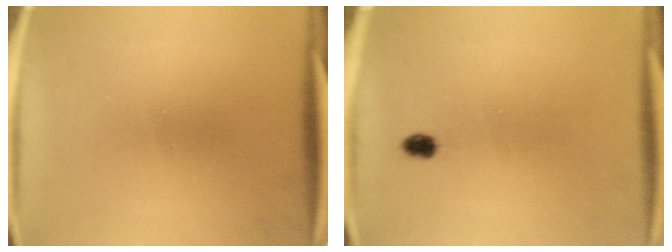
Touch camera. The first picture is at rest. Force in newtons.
{"total": 1.9}